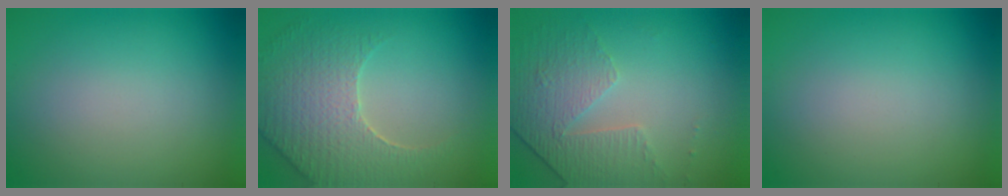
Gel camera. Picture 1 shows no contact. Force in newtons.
{"total": 5.4, "press": 4.8, "slide": 2.5}
{"total": 4.7, "press": 3.2, "slide": 3.4}
{"total": 0.0}